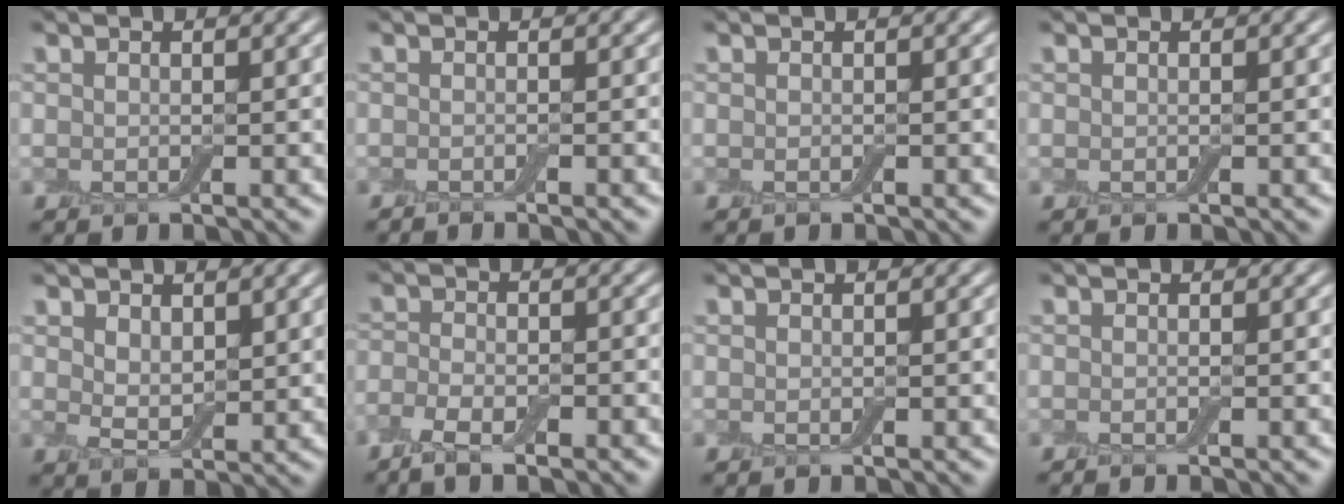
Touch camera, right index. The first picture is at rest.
{"total": 1.1, "force": [-0.9, 0.1, 0.7], "torque": [-0.004, -0.004, -0.016]}
{"total": 0.0}
{"total": 0.0}
{"total": 2.5, "force": [1.3, 1.4, 1.7], "torque": [-0.033, -0.006, 0.028]}
{"total": 3.9, "force": [-2.6, 1.5, 2.5], "torque": [-0.046, -0.003, -0.051]}
{"total": 0.0}
{"total": 0.7, "force": [-0.5, 0.1, 0.5], "torque": [-0.006, -0.004, -0.010]}